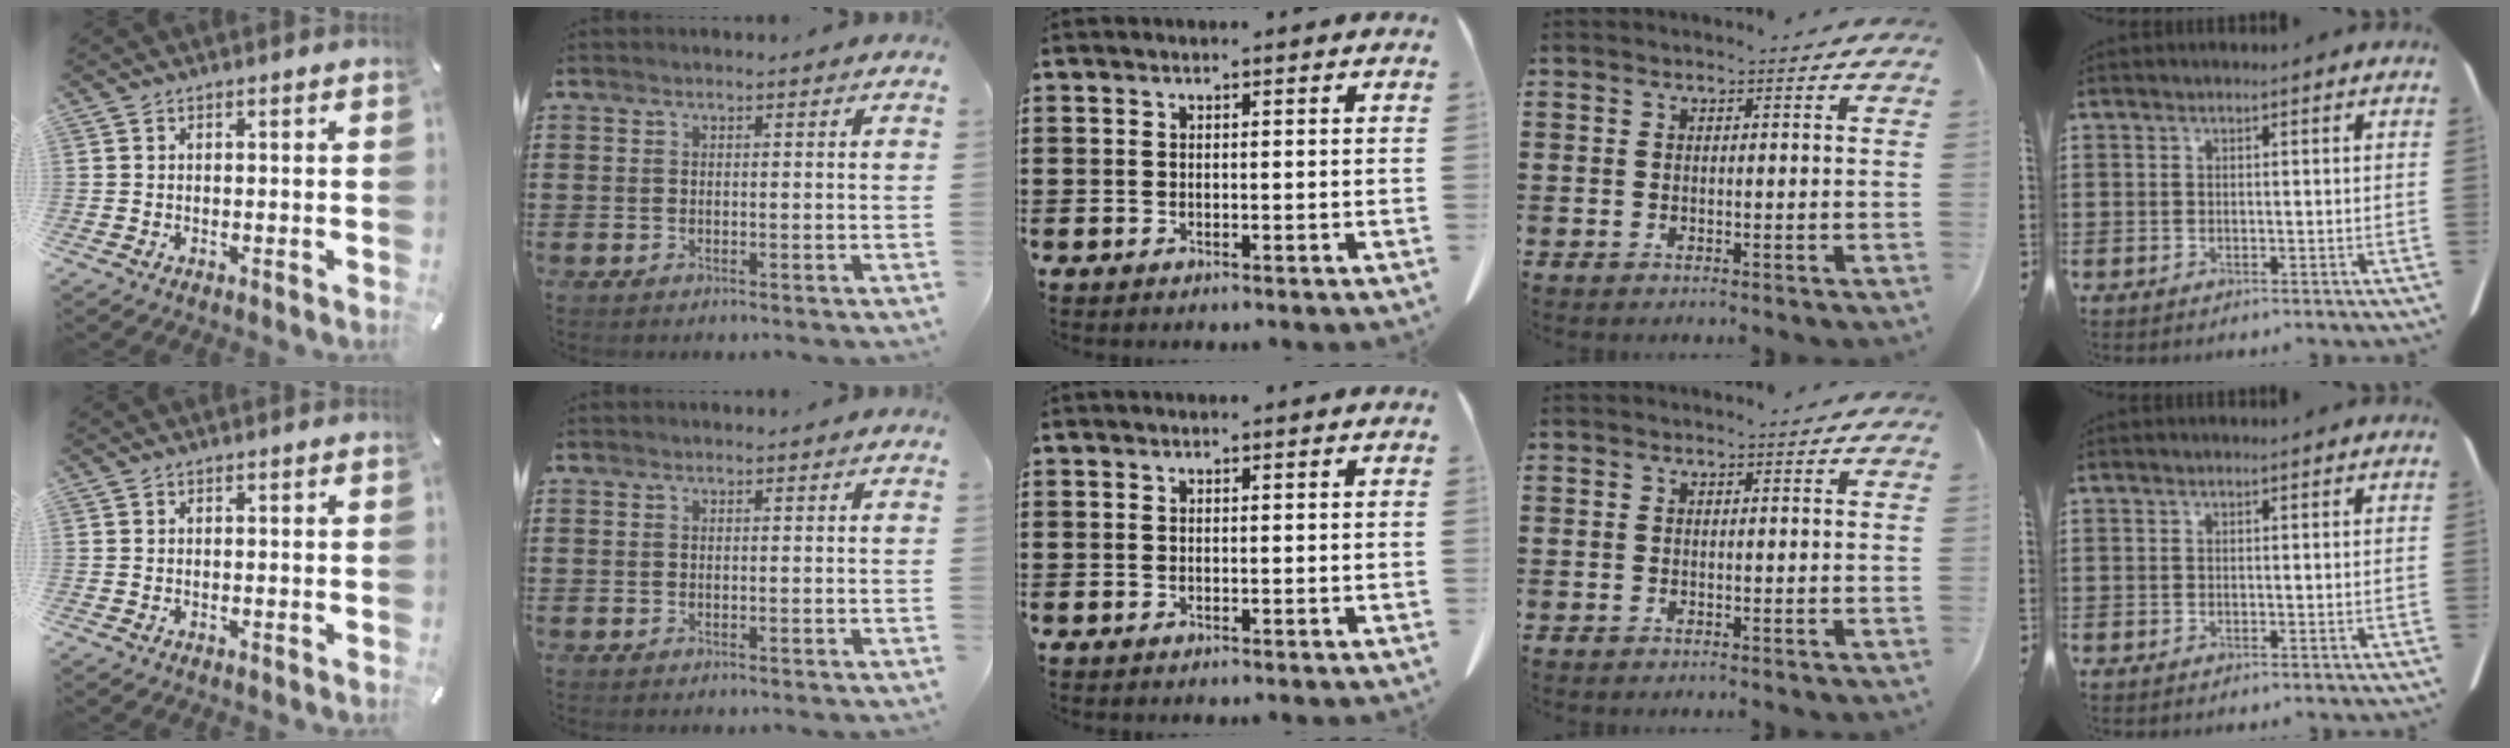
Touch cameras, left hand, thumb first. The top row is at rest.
{}